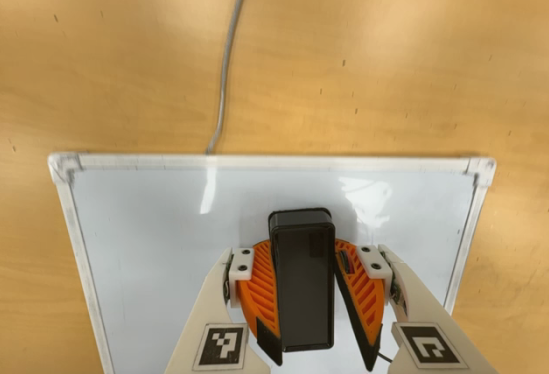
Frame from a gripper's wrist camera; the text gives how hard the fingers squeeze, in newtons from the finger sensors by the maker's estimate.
{"total": 15.1, "left": 17.7, "right": 12.4}